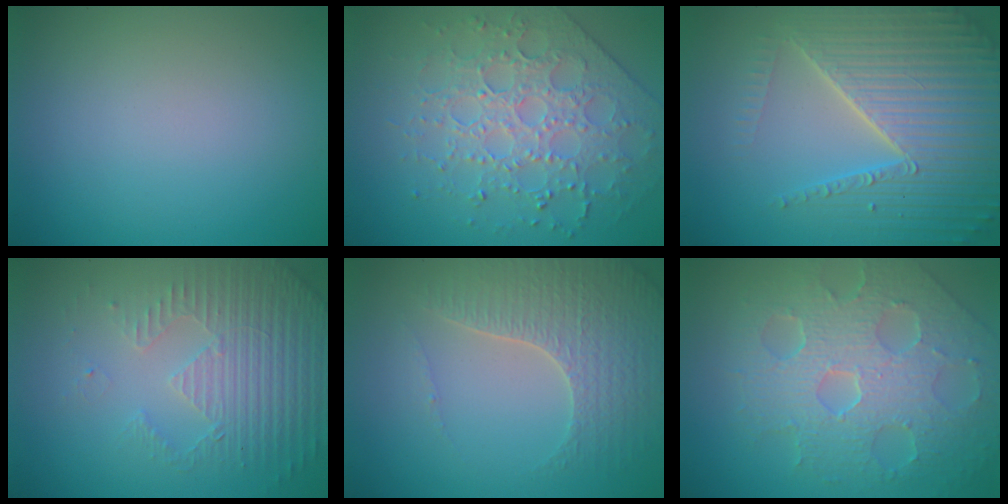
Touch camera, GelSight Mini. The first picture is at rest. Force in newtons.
{"total": 4.5, "press": 4.3, "slide": 1.0}
{"total": 6.4, "press": 6.2, "slide": 1.5}
{"total": 5.1, "press": 3.5, "slide": 3.8}
{"total": 4.0, "press": 3.9, "slide": 1.1}
{"total": 7.9, "press": 5.5, "slide": 5.7}